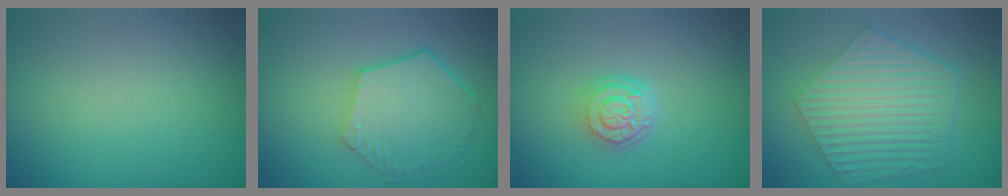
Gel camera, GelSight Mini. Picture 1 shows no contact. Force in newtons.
{"total": 6.1, "press": 4.7, "slide": 3.9}
{"total": 3.1, "press": 2.5, "slide": 1.9}
{"total": 6.7, "press": 4.9, "slide": 4.6}